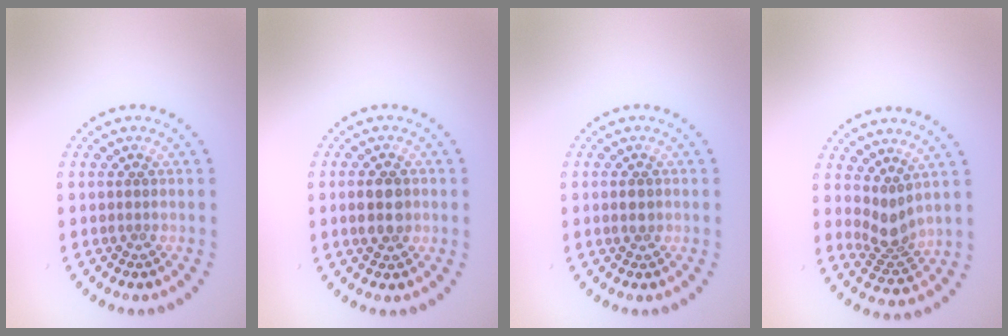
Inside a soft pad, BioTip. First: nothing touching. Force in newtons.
{"total": 3.1, "press": 3.1, "slide": 0.1}
{"total": 1.4, "press": 1.4, "slide": 0.0}
{"total": 2.6, "press": 1.9, "slide": 1.7}